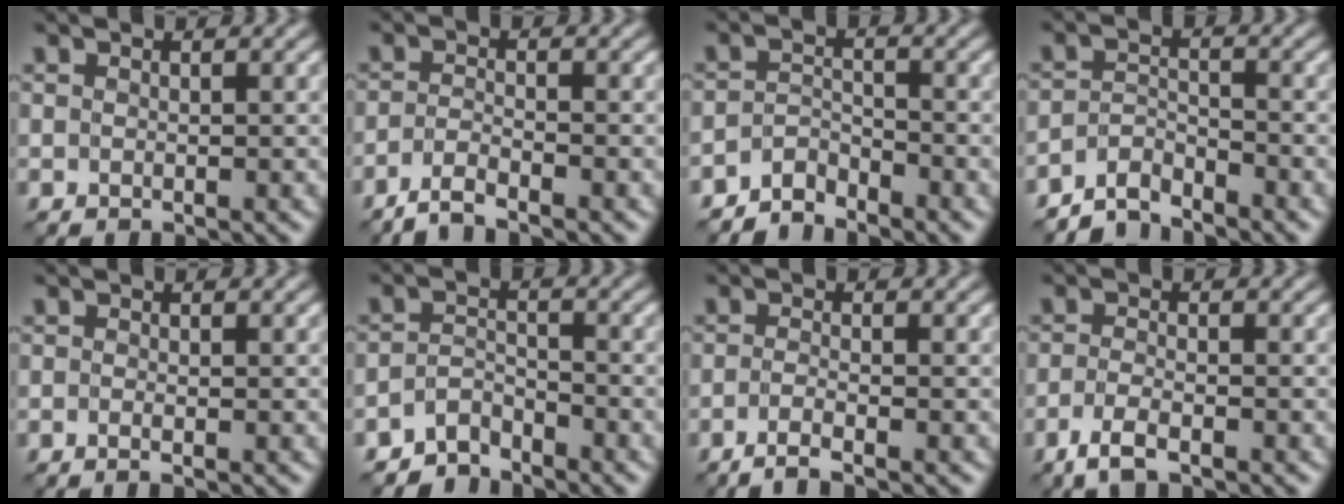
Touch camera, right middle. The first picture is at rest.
{"total": 2.3, "force": [-2.0, 0.2, 1.1], "torque": [-0.021, 0.000, -0.051]}
{"total": 2.6, "force": [-2.5, 0.7, 0.4], "torque": [-0.004, 0.008, -0.058]}
{"total": 3.2, "force": [-3.1, 0.6, 0.5], "torque": [-0.008, 0.006, -0.070]}
{"total": 0.5, "force": [-0.3, -0.1, 0.4], "torque": [-0.010, -0.001, -0.009]}
{"total": 3.0, "force": [-2.8, 0.9, 0.4], "torque": [-0.003, 0.007, -0.062]}
{"total": 2.1, "force": [-1.4, 0.3, 1.6], "torque": [-0.025, -0.003, -0.041]}
{"total": 2.5, "force": [-1.8, 0.6, 1.7], "torque": [-0.042, -0.003, -0.044]}